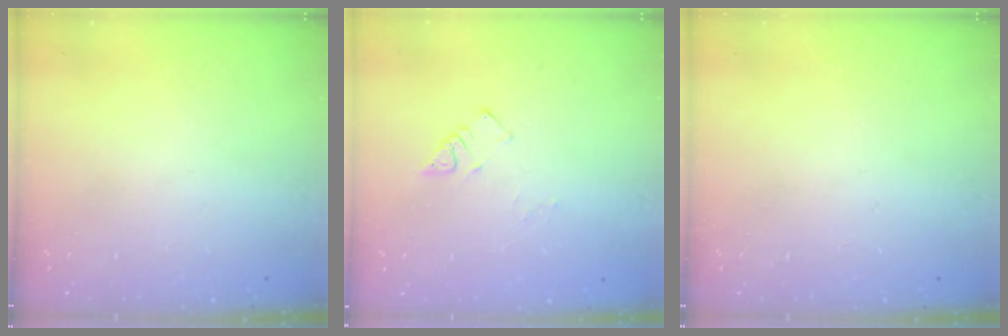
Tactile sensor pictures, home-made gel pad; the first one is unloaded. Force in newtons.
{"total": 4.0, "press": 4.0, "slide": 0.4}
{"total": 0.0}